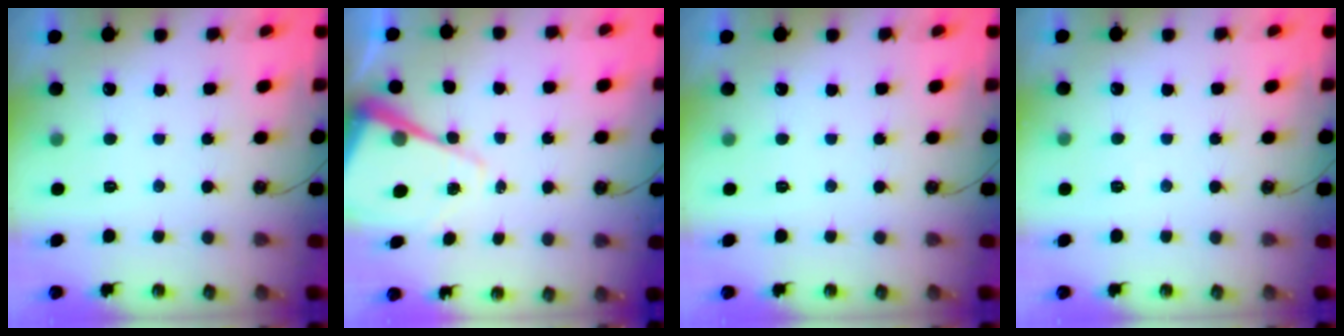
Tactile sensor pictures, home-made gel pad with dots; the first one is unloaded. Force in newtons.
{"total": 11.4, "press": 11.4, "slide": 1.0}
{"total": 0.0}
{"total": 2.6, "press": 2.5, "slide": 0.5}